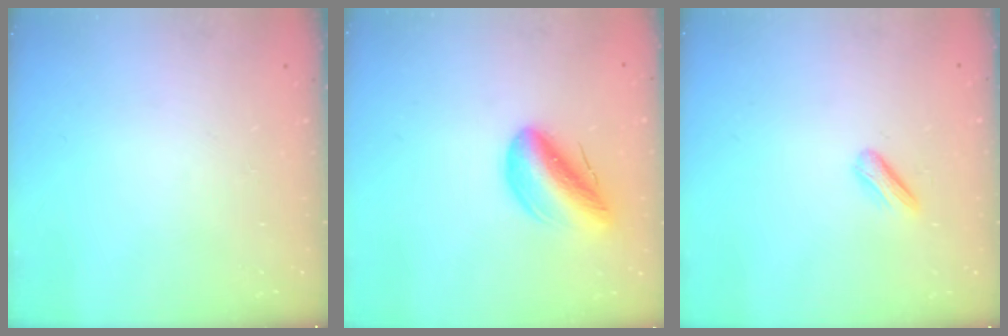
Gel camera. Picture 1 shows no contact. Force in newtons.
{"total": 12.4, "press": 12.2, "slide": 2.1}
{"total": 3.7, "press": 3.6, "slide": 1.0}